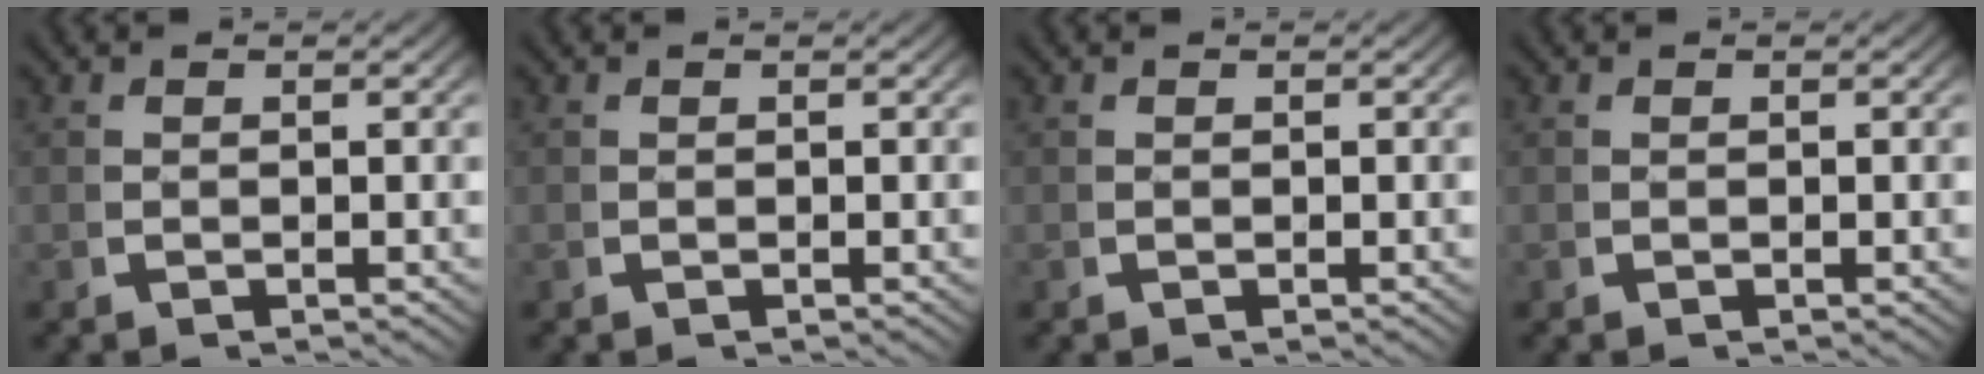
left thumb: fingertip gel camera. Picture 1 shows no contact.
{"total": 0.0}
{"total": 0.0}
{"total": 0.0}